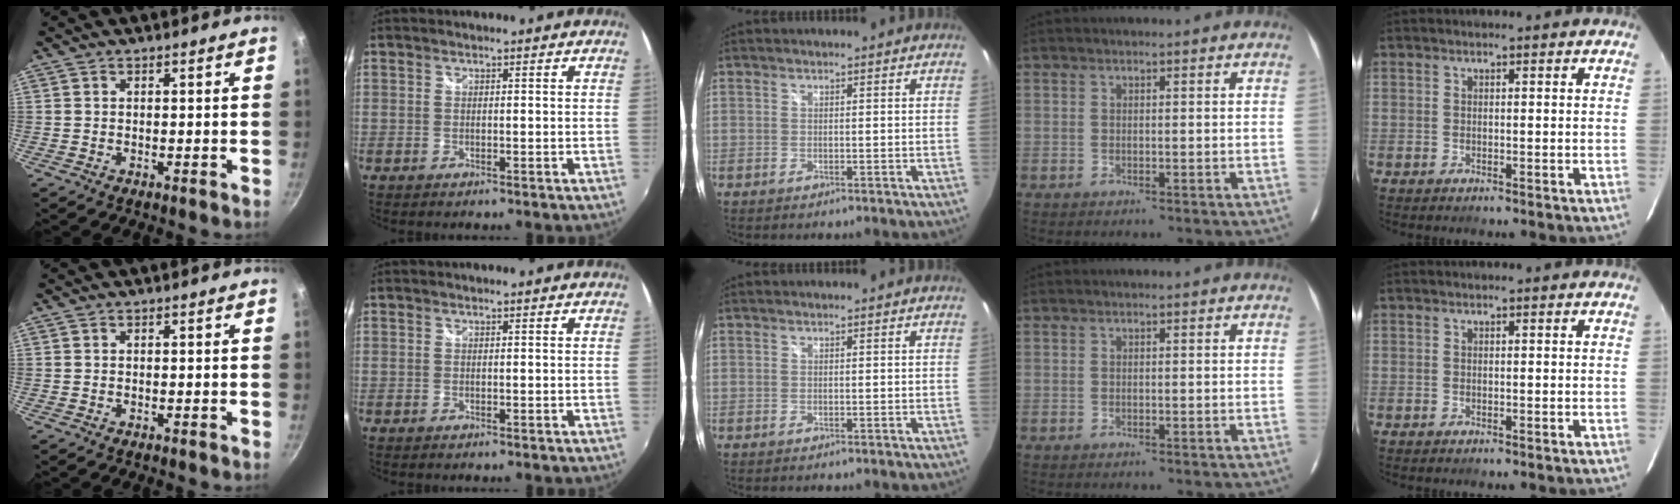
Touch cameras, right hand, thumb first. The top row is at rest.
{}